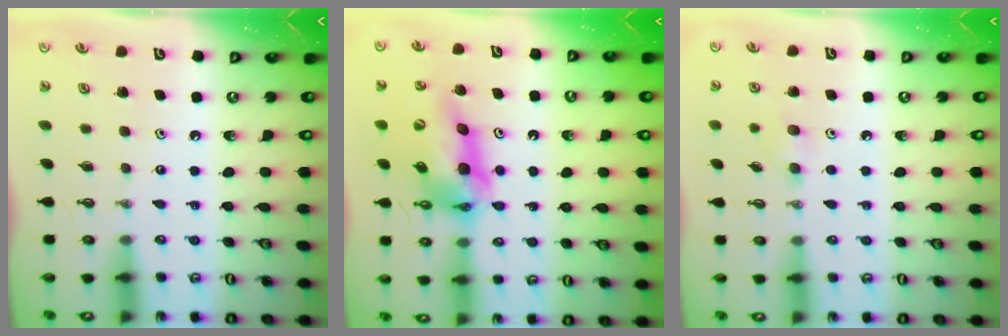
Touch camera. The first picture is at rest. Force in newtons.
{"total": 15.7, "press": 15.6, "slide": 1.4}
{"total": 5.9, "press": 5.7, "slide": 1.3}